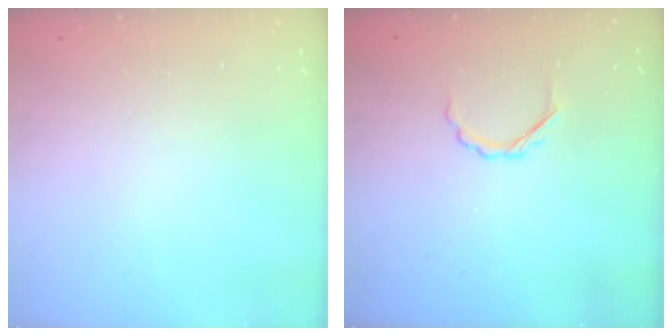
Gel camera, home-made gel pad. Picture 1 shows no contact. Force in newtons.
{"total": 3.8, "press": 3.7, "slide": 0.9}